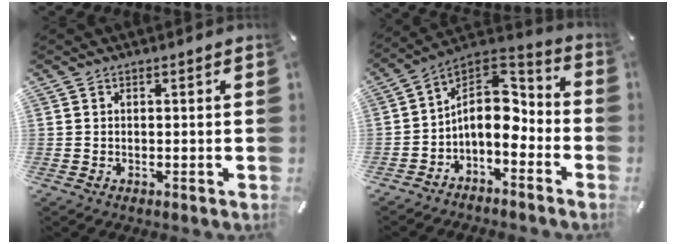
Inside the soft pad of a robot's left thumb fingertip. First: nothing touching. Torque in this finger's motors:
{"motor_torque": [0.84, 3.53, 0.95, 1.23, 0.04]}